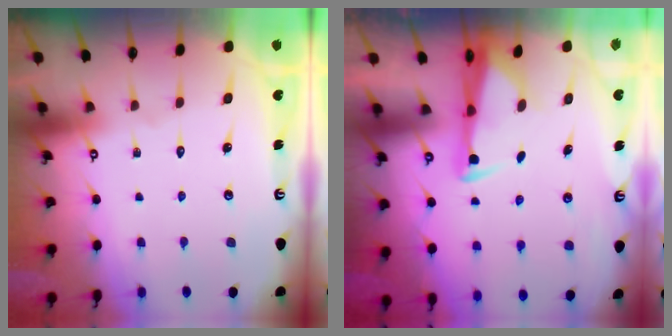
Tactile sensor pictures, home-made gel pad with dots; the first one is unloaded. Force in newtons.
{"total": 2.9, "press": 2.8, "slide": 0.9}